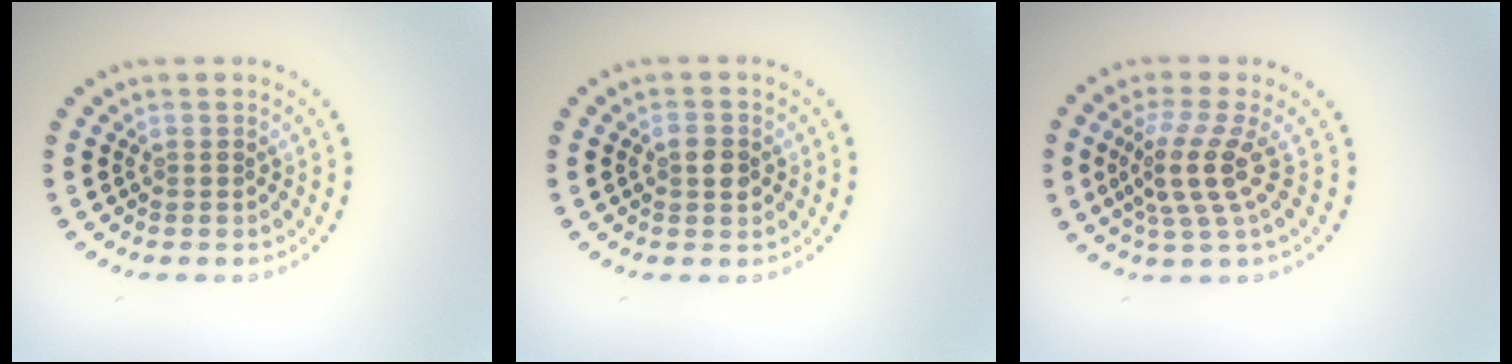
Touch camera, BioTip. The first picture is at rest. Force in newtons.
{"total": 2.2, "press": 2.2, "slide": 0.1}
{"total": 3.9, "press": 2.9, "slide": 2.7}